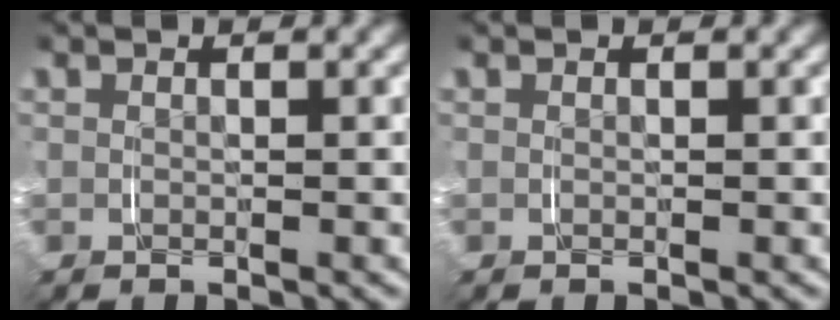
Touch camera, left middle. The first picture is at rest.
{"total": 0.0}